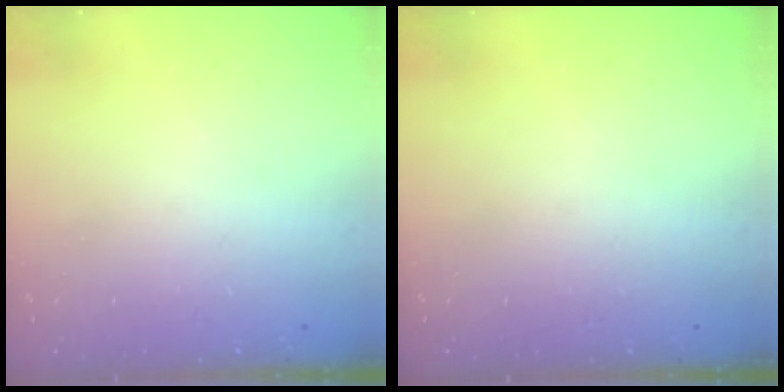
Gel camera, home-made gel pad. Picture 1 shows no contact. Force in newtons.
{"total": 0.0}